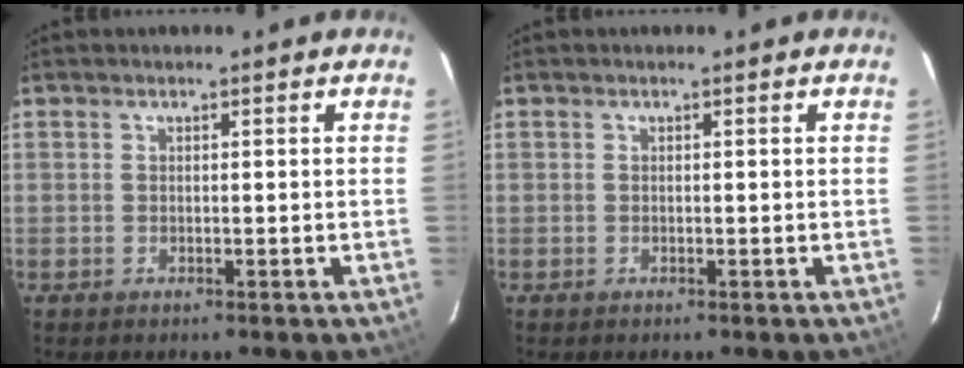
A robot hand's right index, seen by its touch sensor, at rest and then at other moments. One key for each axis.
{"total": 0.0}